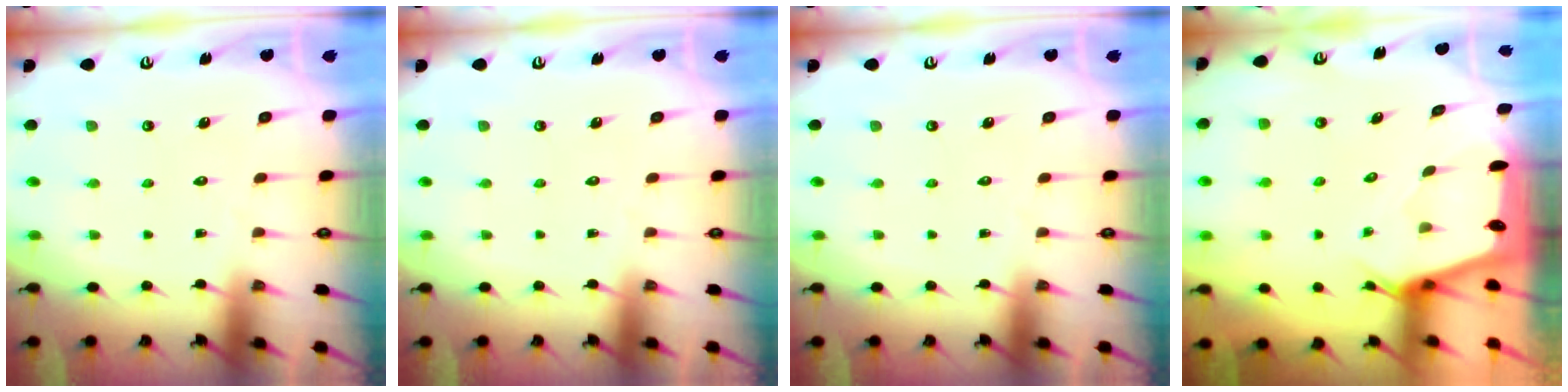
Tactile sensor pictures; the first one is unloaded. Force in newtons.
{"total": 0.0}
{"total": 0.0}
{"total": 2.3, "press": 2.3, "slide": 0.2}